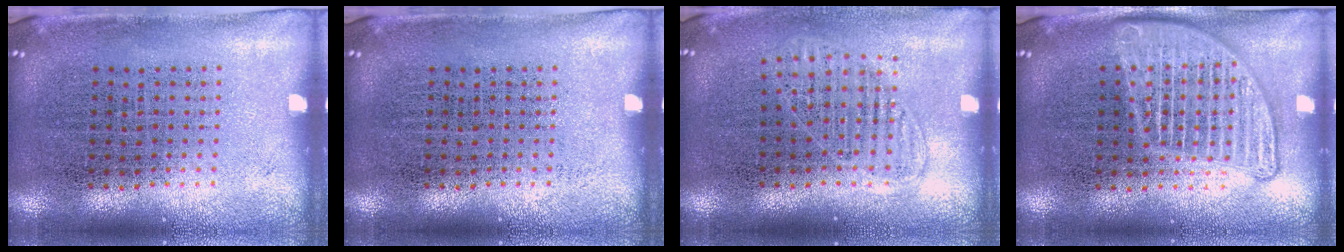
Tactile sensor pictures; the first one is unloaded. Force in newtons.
{"total": 0.0}
{"total": 1.3, "press": 1.2, "slide": 0.6}
{"total": 3.0, "press": 3.0, "slide": 0.3}